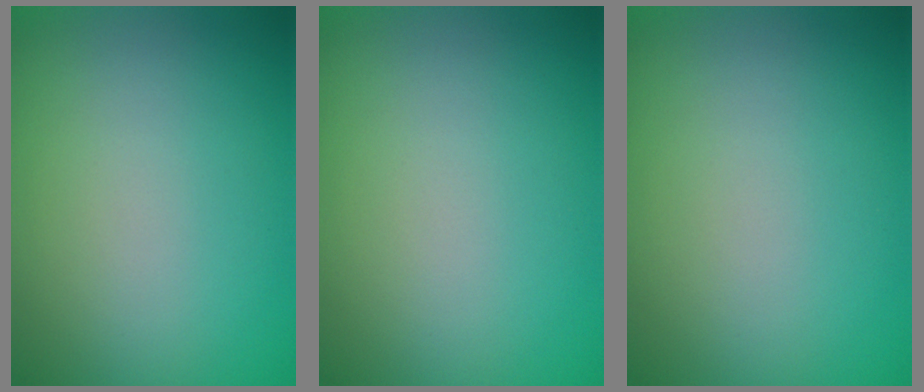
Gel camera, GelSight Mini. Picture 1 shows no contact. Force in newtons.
{"total": 0.0}
{"total": 0.0}